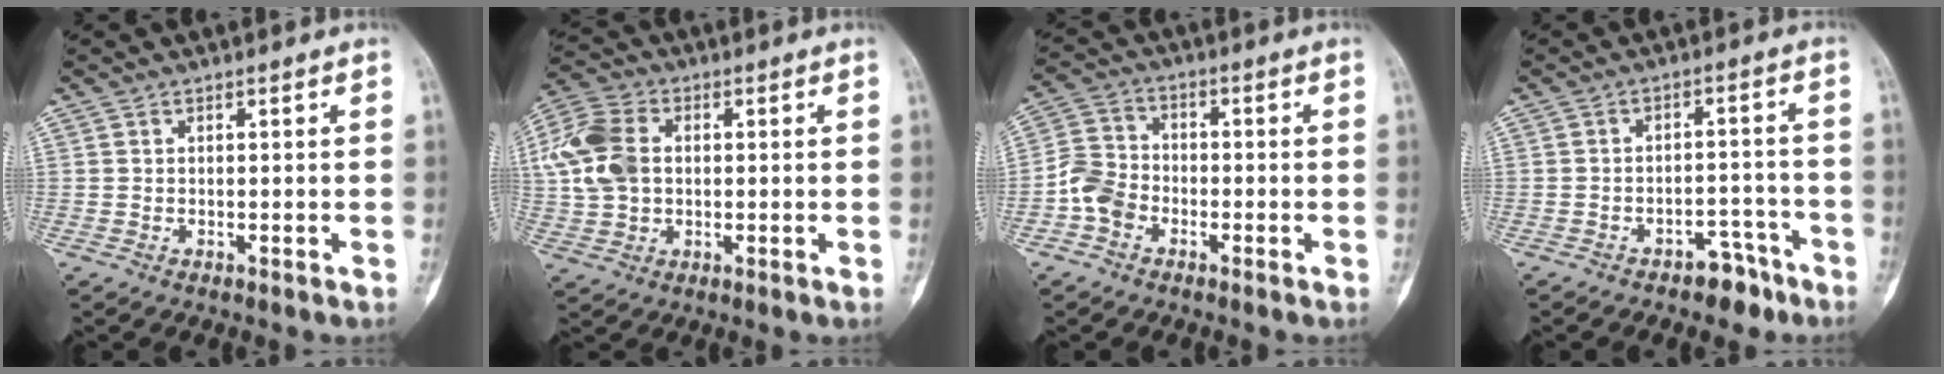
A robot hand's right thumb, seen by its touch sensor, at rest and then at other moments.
{"total": 12.5, "force": [1.4, 9.4, 8.1], "torque": [-0.171, 0.016, 0.024]}
{"total": 6.3, "force": [-2.6, 5.2, 2.4], "torque": [-0.037, 0.023, -0.059]}
{"total": 6.0, "force": [-4.3, 3.2, 2.8], "torque": [-0.014, 0.044, -0.058]}